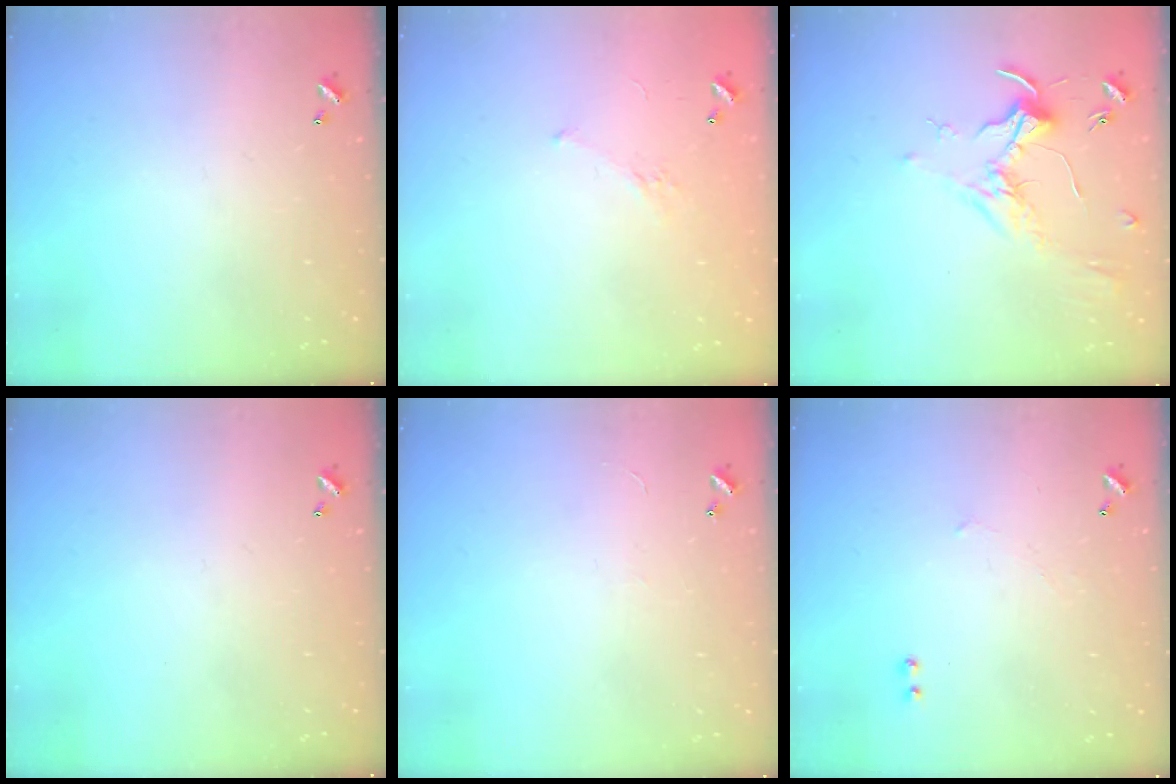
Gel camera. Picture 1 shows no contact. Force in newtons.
{"total": 3.2, "press": 3.1, "slide": 1.0}
{"total": 1.6, "press": 1.4, "slide": 0.8}
{"total": 0.0}
{"total": 2.3, "press": 2.3, "slide": 0.4}
{"total": 1.4, "press": 1.3, "slide": 0.5}